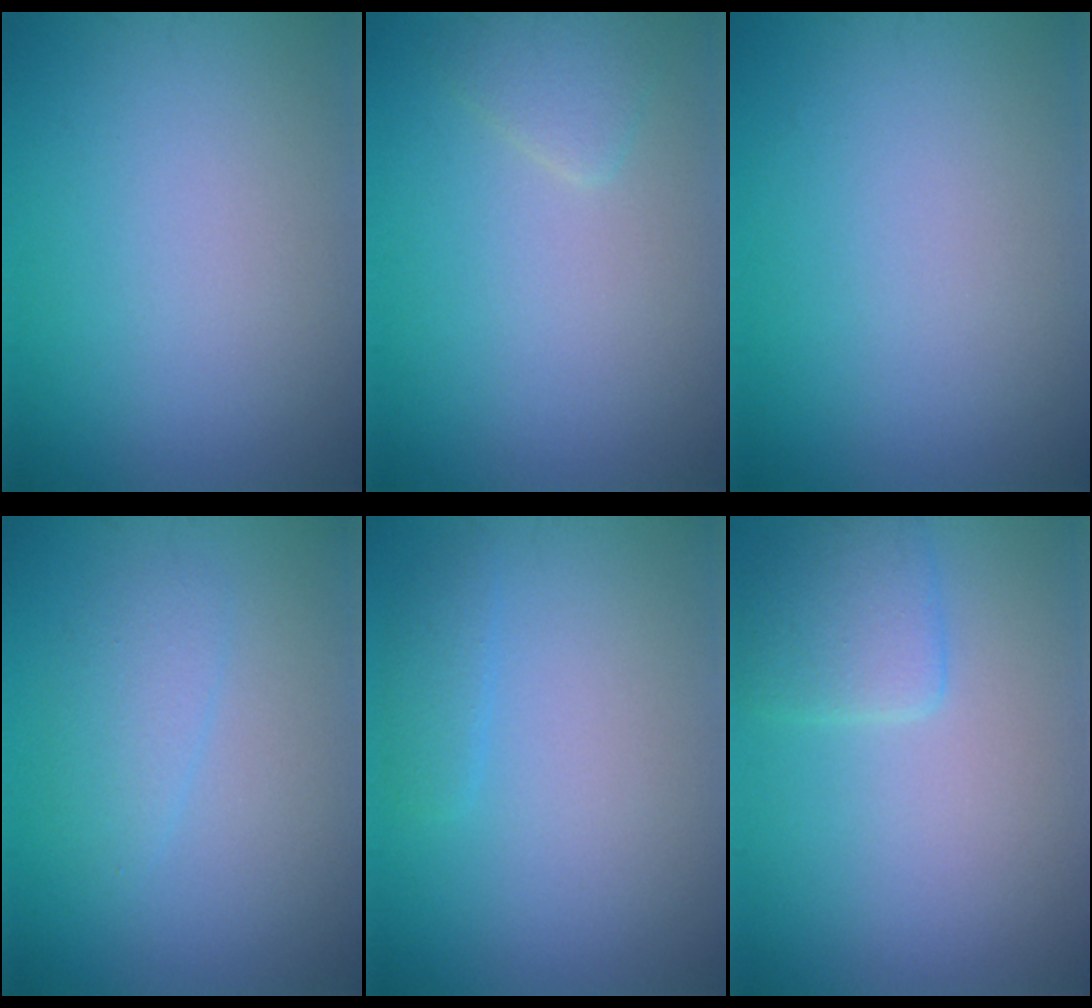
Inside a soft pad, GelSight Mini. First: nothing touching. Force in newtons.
{"total": 1.6, "press": 1.6, "slide": 0.2}
{"total": 0.0}
{"total": 2.0, "press": 2.0, "slide": 0.1}
{"total": 1.2, "press": 1.2, "slide": 0.2}
{"total": 2.7, "press": 2.7, "slide": 0.2}